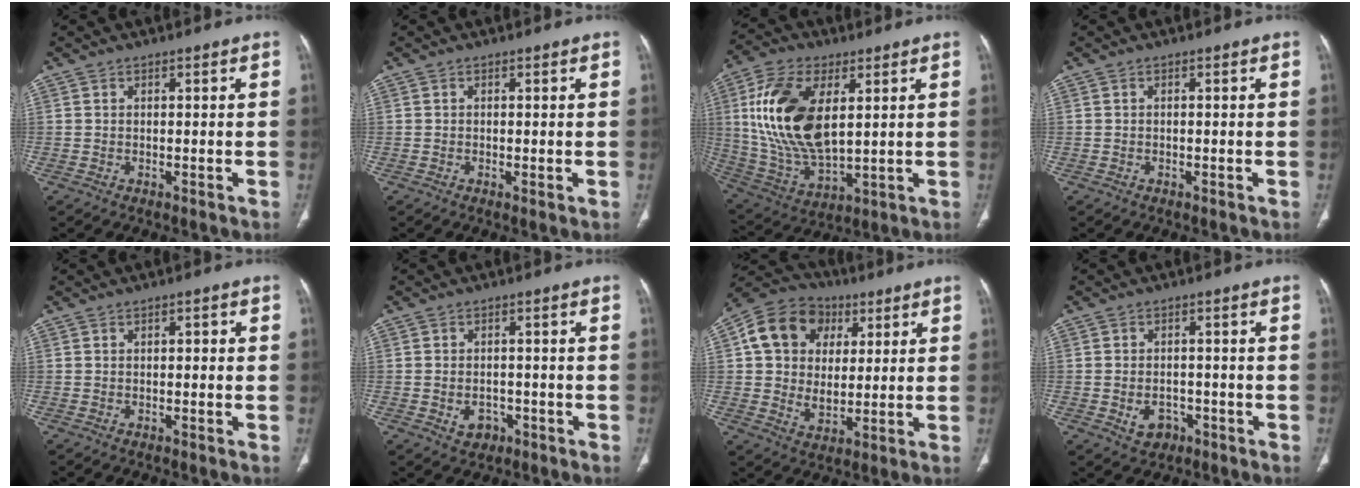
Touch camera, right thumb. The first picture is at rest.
{"total": 0.8, "force": [-0.1, 0.2, 0.8], "torque": [-0.020, -0.005, -0.002]}
{"total": 19.8, "force": [4.6, 10.4, 16.2], "torque": [-0.317, -0.017, 0.092]}
{"total": 0.0}
{"total": 1.2, "force": [0.1, 0.6, 1.0], "torque": [-0.009, 0.003, 0.000]}
{"total": 3.8, "force": [-1.4, 3.0, 1.9], "torque": [-0.018, 0.009, -0.012]}
{"total": 15.4, "force": [4.4, 12.1, 8.5], "torque": [-0.123, 0.001, 0.071]}
{"total": 4.4, "force": [-1.7, 3.4, 2.3], "torque": [-0.025, 0.013, -0.017]}